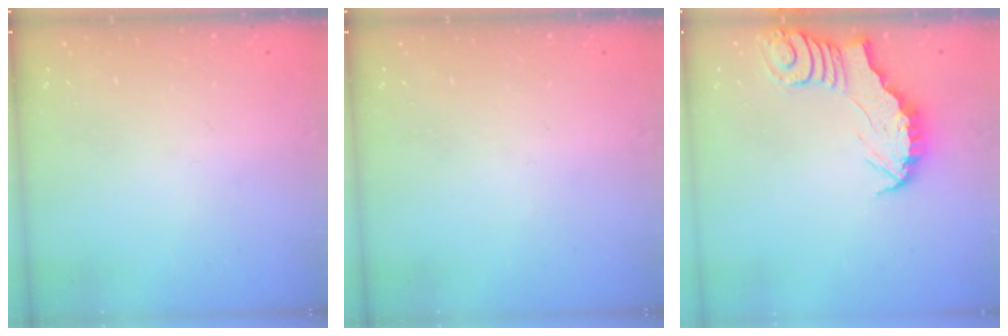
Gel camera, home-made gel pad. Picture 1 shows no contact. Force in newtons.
{"total": 0.0}
{"total": 2.6, "press": 2.6, "slide": 0.2}